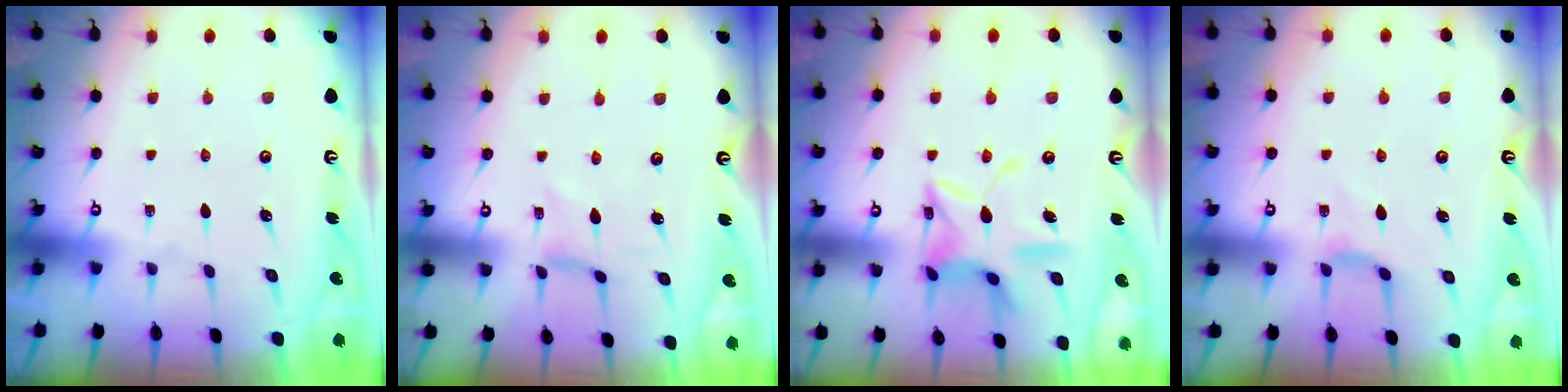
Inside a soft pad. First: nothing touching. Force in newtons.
{"total": 0.0}
{"total": 13.3, "press": 13.3, "slide": 1.0}
{"total": 4.1, "press": 4.0, "slide": 0.5}